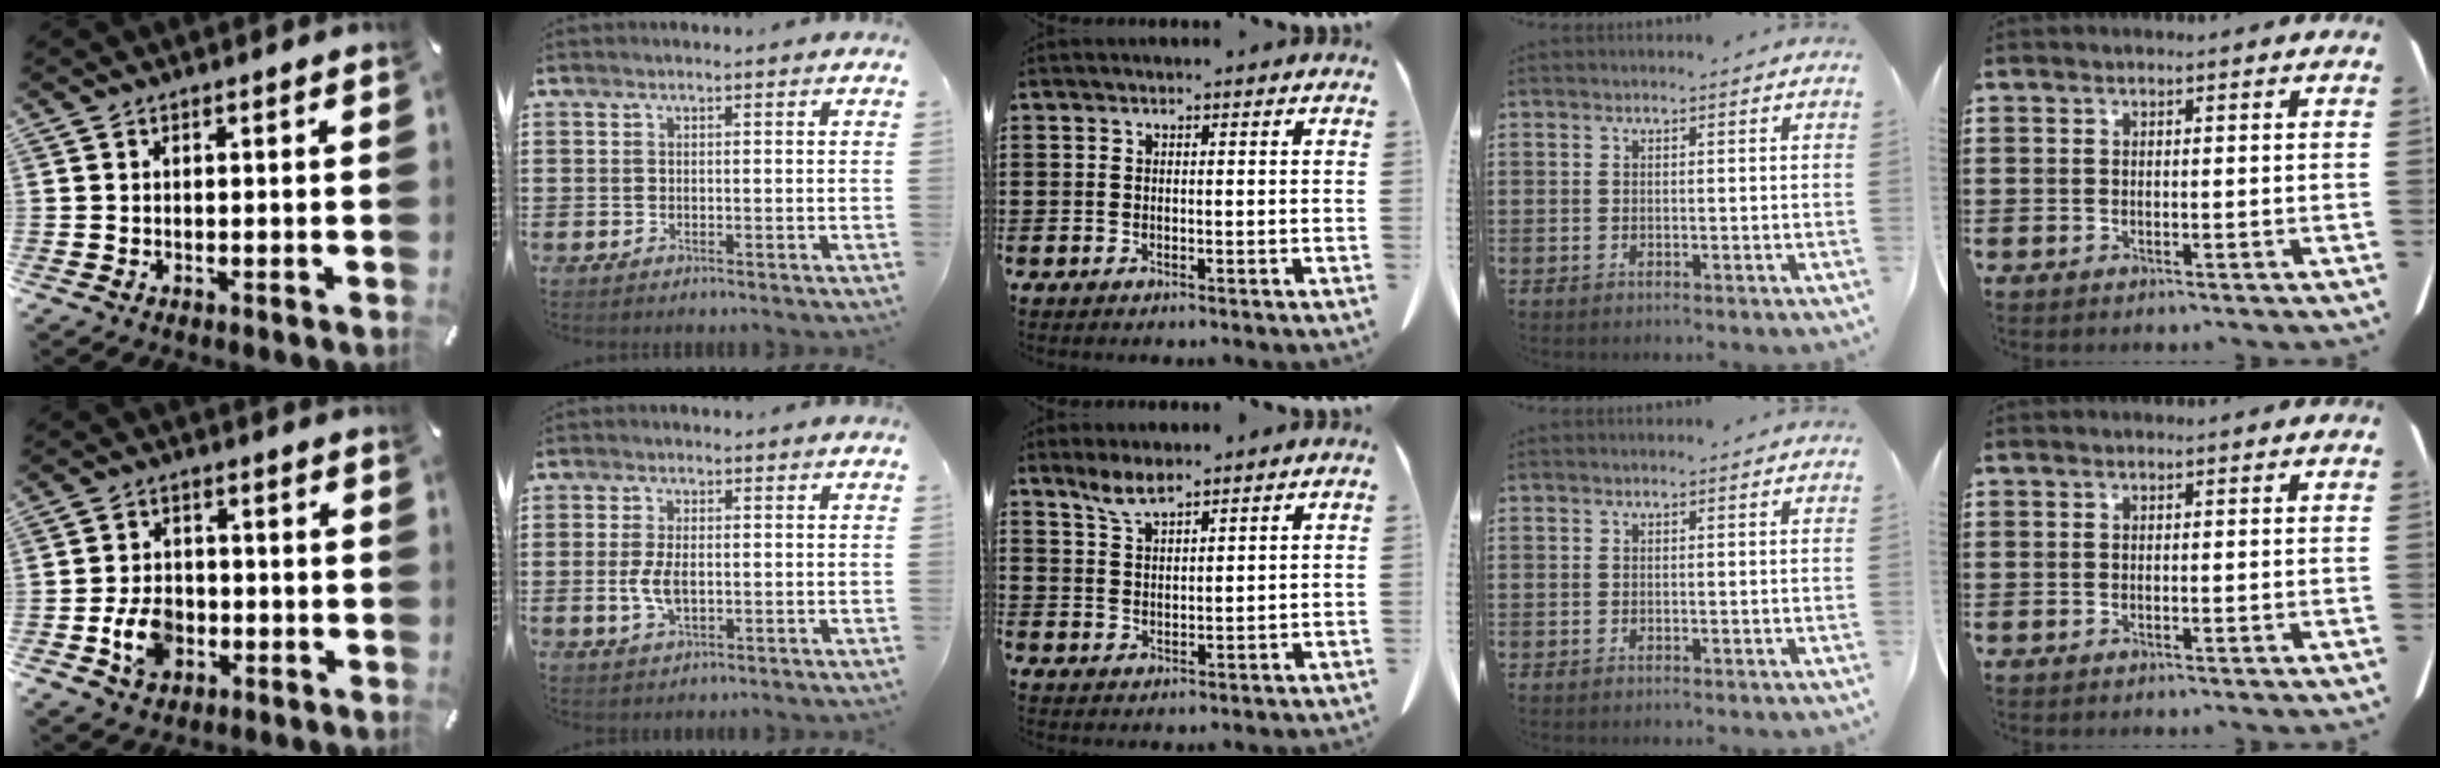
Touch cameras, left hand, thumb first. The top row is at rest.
{"thumb": {"total": 8.1, "force": [-2.3, 6.3, 4.5], "torque": [-0.093, 0.010, -0.041]}, "index": {"total": 4.2, "force": [-0.5, 2.1, 3.7], "torque": [-0.090, -0.004, -0.015]}, "middle": {"total": 4.0, "force": [3.1, 0.8, 2.3], "torque": [-0.054, -0.003, 0.058]}}